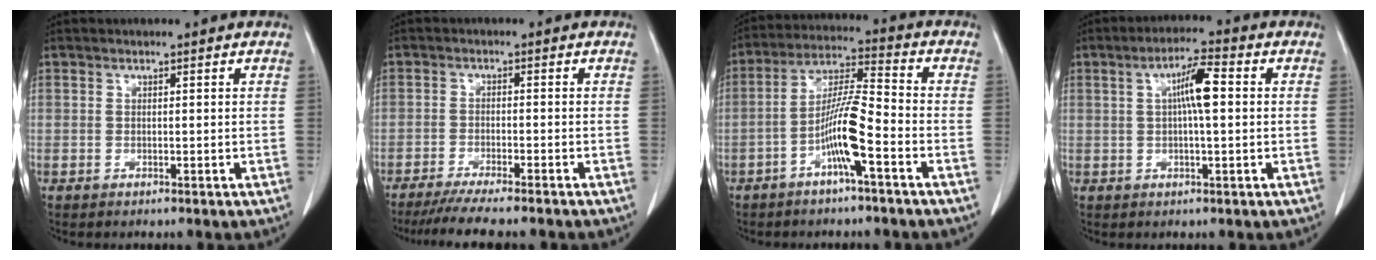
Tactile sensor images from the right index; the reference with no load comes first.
{"total": 10.1, "force": [-8.7, 0.2, 5.1], "torque": [-0.062, -0.021, -0.132]}
{"total": 9.2, "force": [-3.8, 0.3, 8.3], "torque": [-0.165, 0.011, -0.074]}
{"total": 6.1, "force": [0.9, 0.7, 6.0], "torque": [-0.107, 0.012, 0.013]}